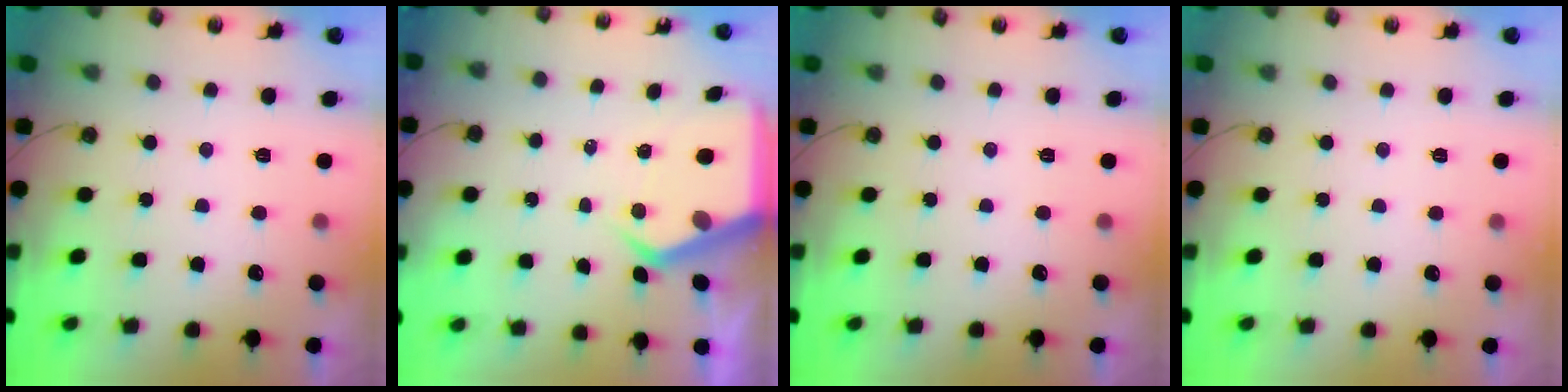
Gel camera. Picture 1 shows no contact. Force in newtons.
{"total": 6.9, "press": 6.9, "slide": 0.8}
{"total": 0.0}
{"total": 2.3, "press": 2.3, "slide": 0.4}